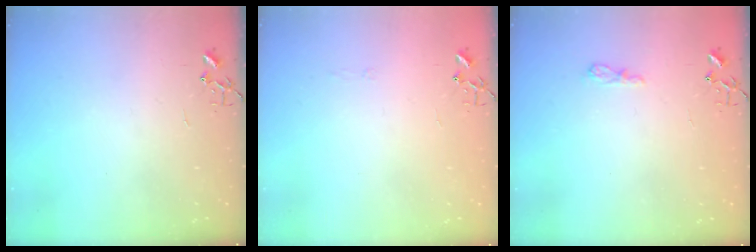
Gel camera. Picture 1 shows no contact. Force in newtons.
{"total": 2.8, "press": 2.8, "slide": 0.5}
{"total": 6.9, "press": 6.8, "slide": 0.8}